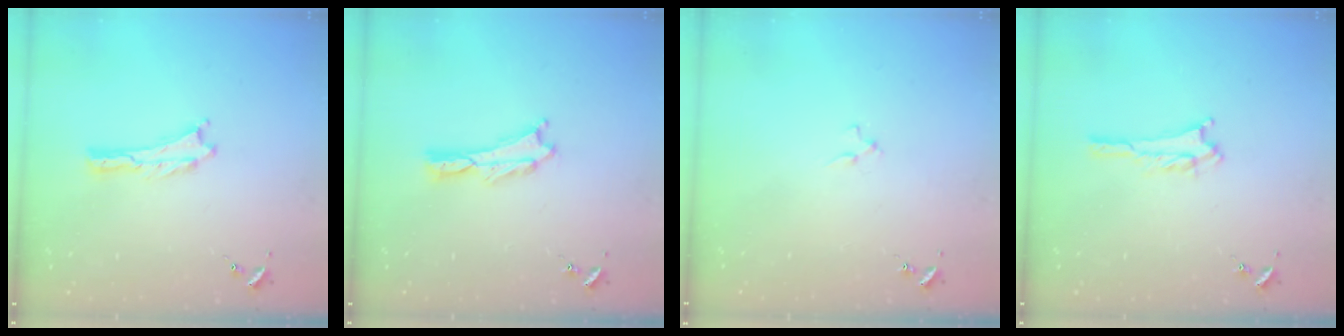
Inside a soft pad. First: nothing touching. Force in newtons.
{"total": 0.8, "press": 0.7, "slide": 0.2}
{"total": 0.9, "press": 0.9, "slide": 0.2}
{"total": 2.8, "press": 2.8, "slide": 0.3}